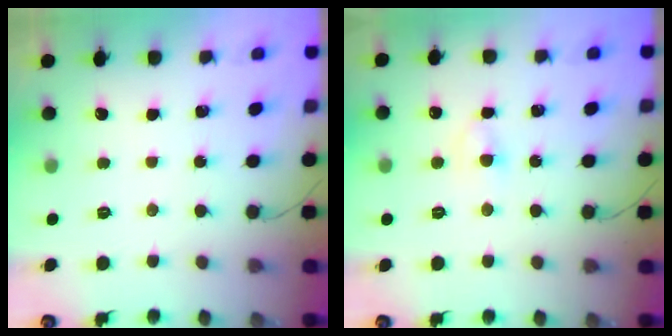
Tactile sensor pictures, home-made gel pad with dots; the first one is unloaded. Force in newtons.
{"total": 3.0, "press": 2.8, "slide": 1.0}